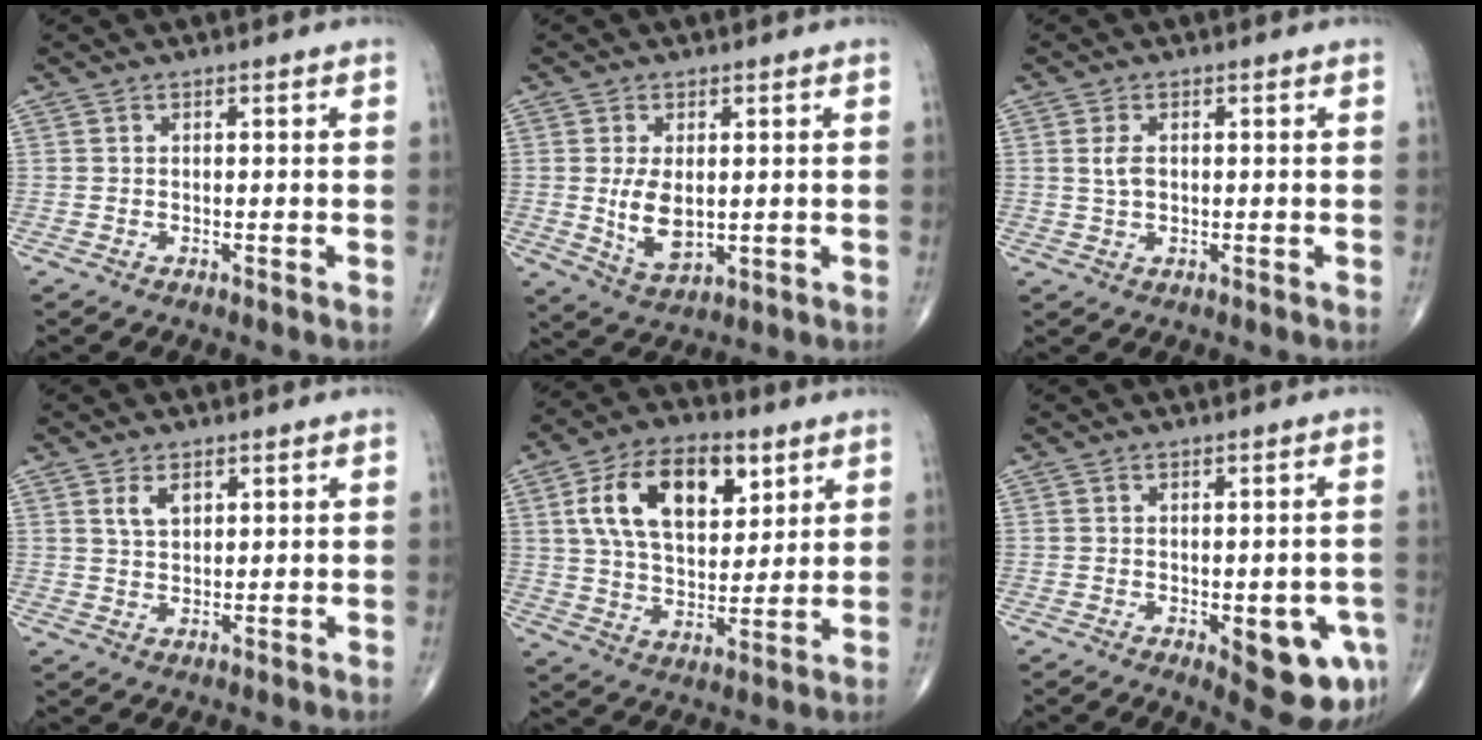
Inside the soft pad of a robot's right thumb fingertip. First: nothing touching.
{"total": 6.9, "force": [0.3, 3.8, 5.8], "torque": [-0.100, -0.017, 0.018]}
{"total": 2.6, "force": [0.5, 1.5, 2.0], "torque": [-0.040, -0.001, 0.010]}
{"total": 3.6, "force": [1.8, 2.0, 2.4], "torque": [-0.038, -0.007, 0.037]}
{"total": 17.5, "force": [6.6, 9.9, 12.7], "torque": [-0.188, -0.015, 0.118]}
{"total": 10.4, "force": [-3.3, 4.2, 9.0], "torque": [-0.083, -0.002, -0.029]}